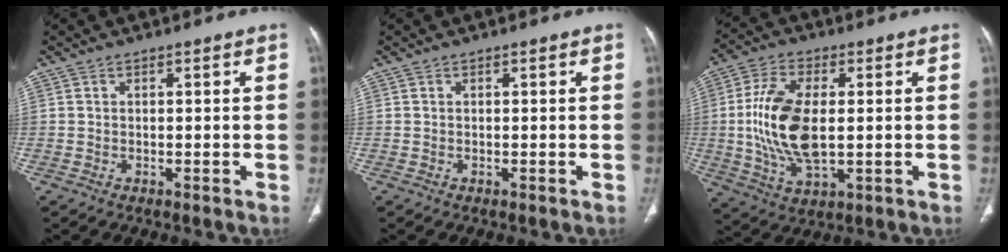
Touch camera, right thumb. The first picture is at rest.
{"total": 0.0}
{"total": 14.5, "force": [0.3, 7.3, 12.5], "torque": [-0.255, -0.005, 0.010]}